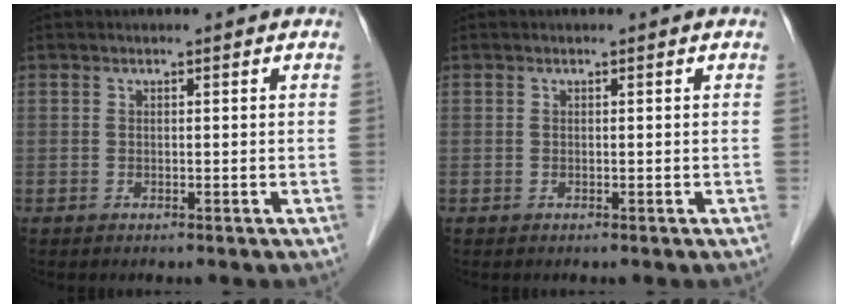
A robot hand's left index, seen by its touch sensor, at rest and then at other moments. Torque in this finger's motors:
{"motor_torque": [0.00, 0.00, 0.00, 0.00]}